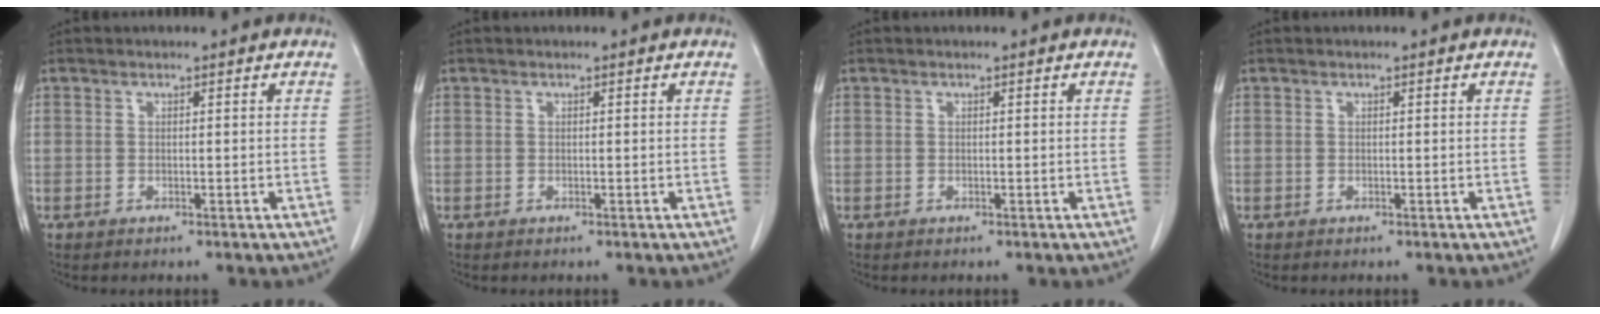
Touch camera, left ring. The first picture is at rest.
{"total": 0.0}
{"total": 0.0}
{"total": 0.0}